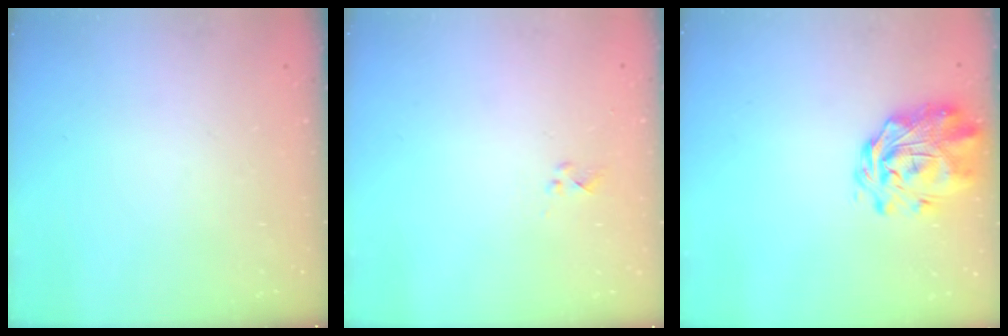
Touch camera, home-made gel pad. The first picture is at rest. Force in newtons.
{"total": 2.2, "press": 2.1, "slide": 0.7}
{"total": 2.9, "press": 2.6, "slide": 1.4}